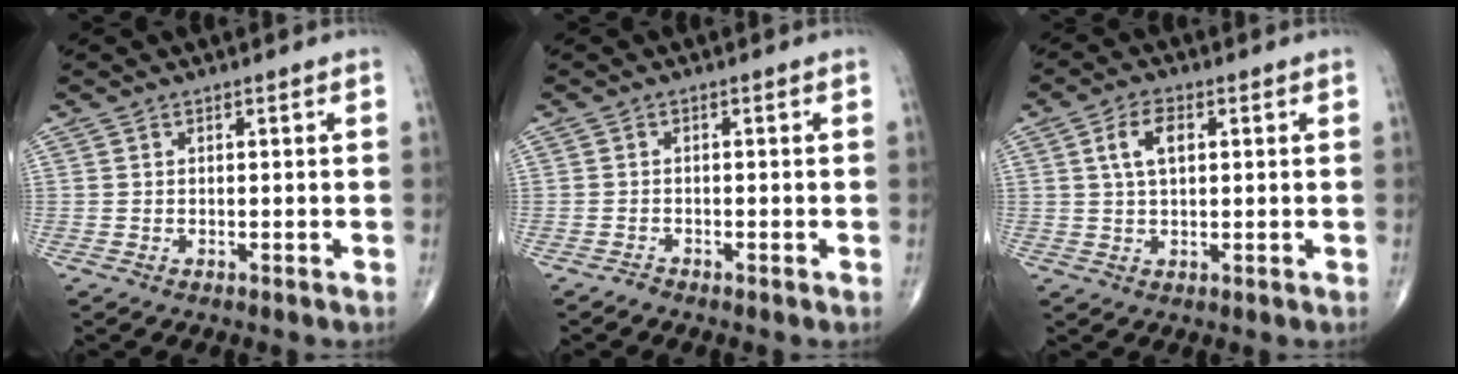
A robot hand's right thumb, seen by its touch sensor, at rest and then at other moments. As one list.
[{"total": 0.7, "force": [-0.7, 0.1, 0.2], "torque": [0.000, -0.001, -0.018]}, {"total": 5.2, "force": [1.4, 2.8, 4.2], "torque": [-0.078, 0.005, 0.024]}]